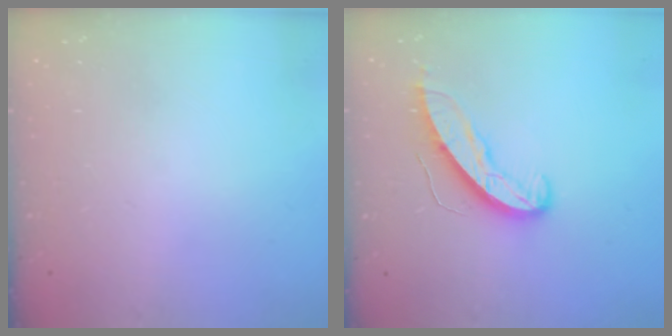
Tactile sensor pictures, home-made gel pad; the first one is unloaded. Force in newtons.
{"total": 9.3, "press": 9.2, "slide": 0.7}